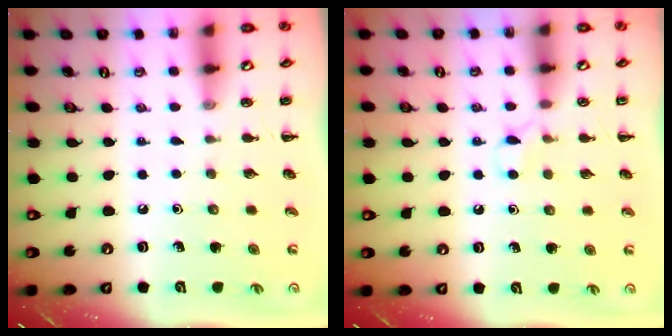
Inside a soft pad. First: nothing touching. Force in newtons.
{"total": 4.0, "press": 3.7, "slide": 1.4}